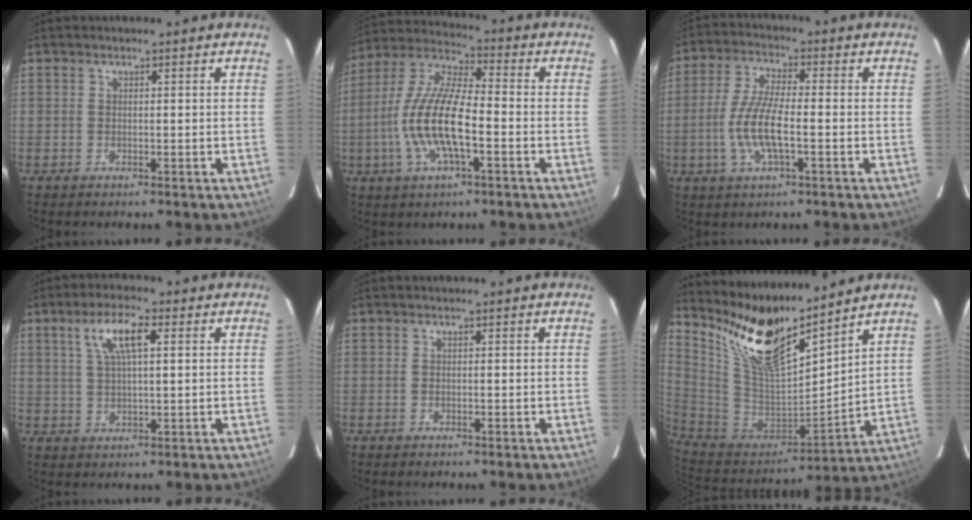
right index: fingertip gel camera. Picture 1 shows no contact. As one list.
[{"total": 14.9, "force": [-3.8, 4.4, 13.7], "torque": [-0.280, -0.002, -0.079]}, {"total": 9.4, "force": [-2.3, 2.4, 8.8], "torque": [-0.184, -0.003, -0.047]}, {"total": 7.3, "force": [2.8, 2.1, 6.4], "torque": [-0.120, 0.012, 0.052]}, {"total": 0.0}, {"total": 18.1, "force": [13.7, 4.2, 10.9], "torque": [-0.203, -0.015, 0.266]}]